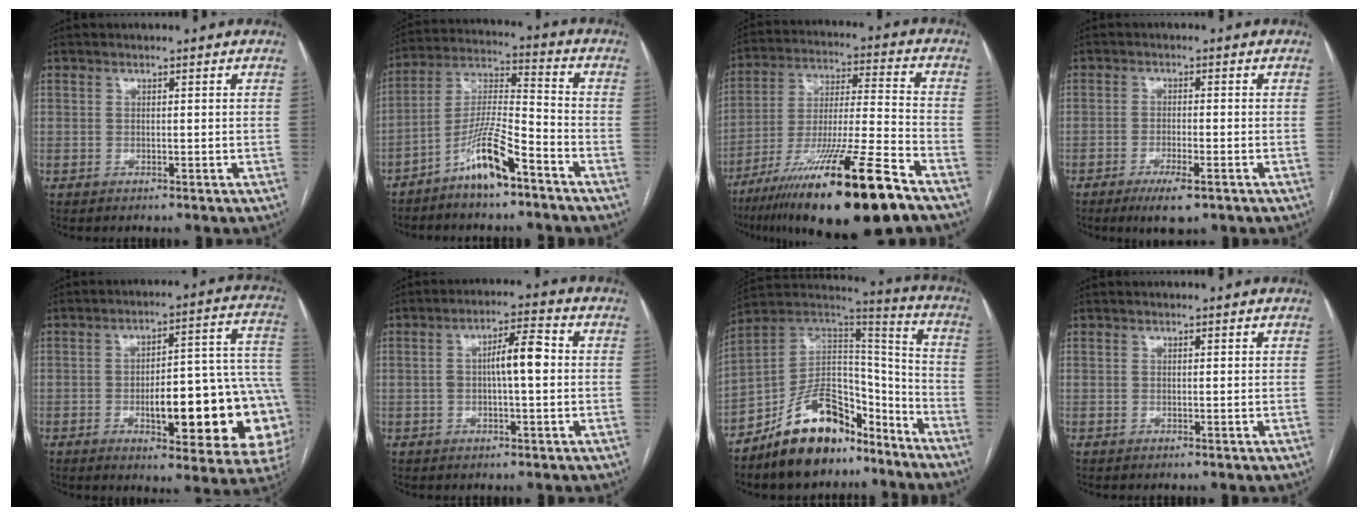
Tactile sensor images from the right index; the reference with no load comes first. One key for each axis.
{"total": 10.2, "fx": -6.6, "fy": 1.2, "fz": 7.6, "tx": -0.156, "ty": 0.000, "tz": -0.127}
{"total": 22.1, "fx": -14.4, "fy": 0.6, "fz": 16.8, "tx": -0.278, "ty": -0.039, "tz": -0.250}
{"total": 5.2, "fx": -3.2, "fy": 0.9, "fz": 4.1, "tx": -0.076, "ty": -0.010, "tz": -0.050}
{"total": 22.7, "fx": -5.4, "fy": 5.6, "fz": 21.3, "tx": -0.194, "ty": 0.030, "tz": -0.055}
{"total": 6.4, "fx": 0.2, "fy": 1.3, "fz": 6.2, "tx": -0.110, "ty": 0.020, "tz": 0.002}
{"total": 17.3, "fx": -12.2, "fy": 8.3, "fz": 9.0, "tx": -0.148, "ty": 0.051, "tz": -0.206}
{"total": 0.0}